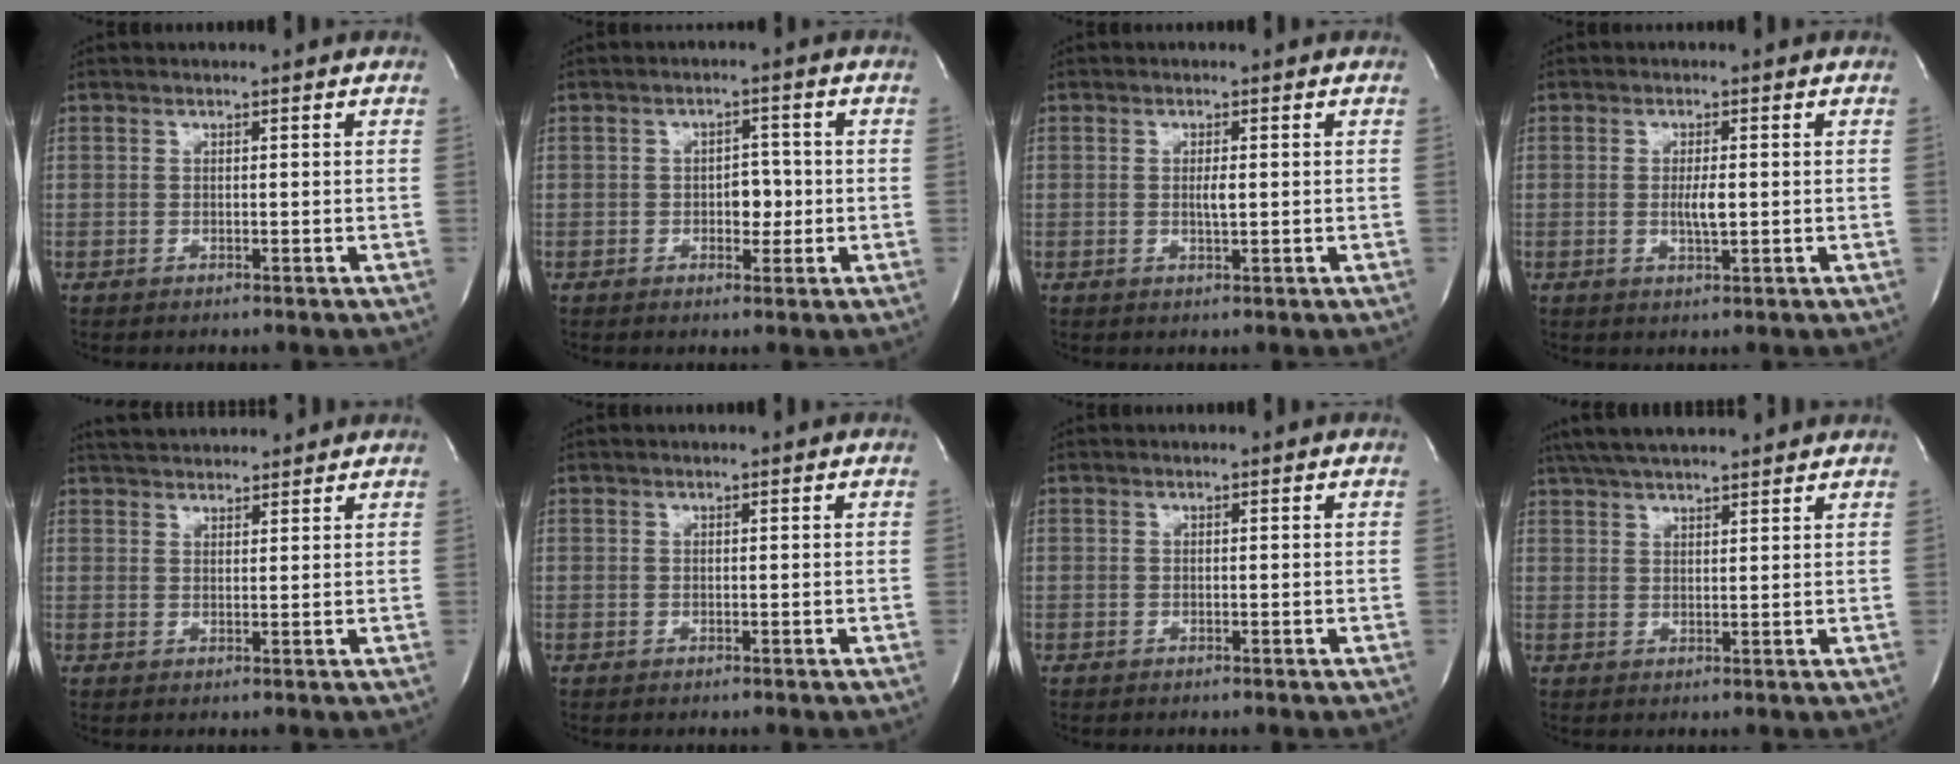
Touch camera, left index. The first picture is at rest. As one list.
[{"total": 3.4, "force": [-0.6, 2.1, 2.6], "torque": [-0.031, 0.006, -0.006]}, {"total": 1.7, "force": [0.0, 0.3, 1.7], "torque": [-0.035, -0.001, 0.001]}, {"total": 2.8, "force": [-0.2, 0.5, 2.8], "torque": [-0.055, -0.003, -0.002]}, {"total": 8.4, "force": [7.8, 1.8, 2.4], "torque": [-0.040, 0.031, 0.113]}, {"total": 0.0}, {"total": 0.0}, {"total": 12.4, "force": [10.9, 1.5, 5.7], "torque": [-0.101, 0.038, 0.165]}]